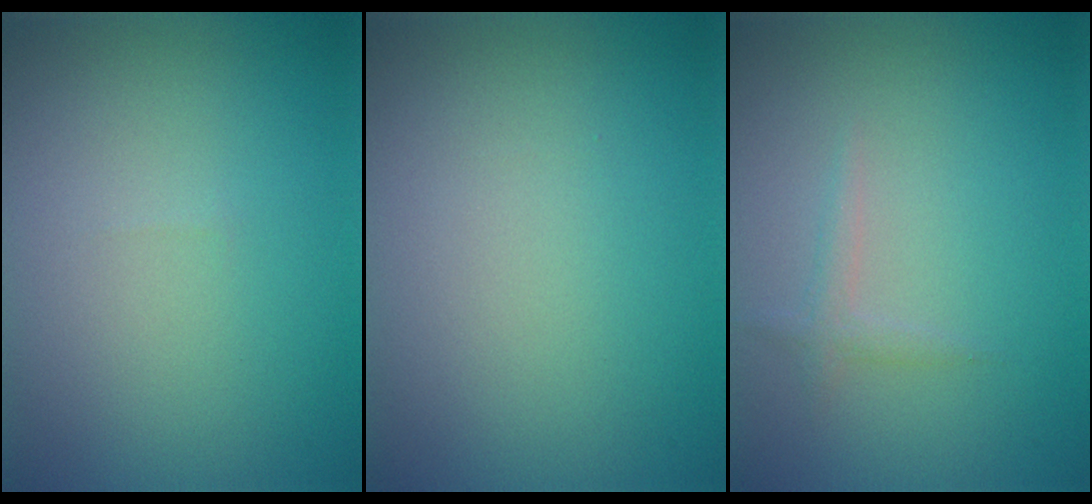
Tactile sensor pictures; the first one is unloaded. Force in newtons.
{"total": 0.0}
{"total": 1.0, "press": 1.0, "slide": 0.0}